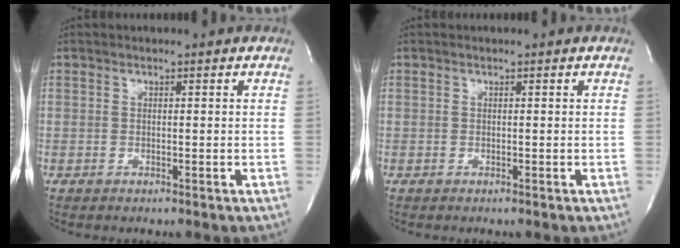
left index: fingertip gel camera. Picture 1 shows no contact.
{"total": 0.0}